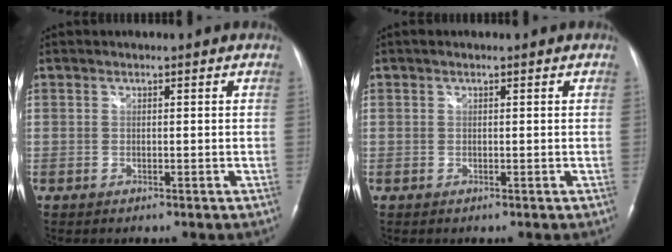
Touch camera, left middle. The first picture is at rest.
{"total": 0.0}